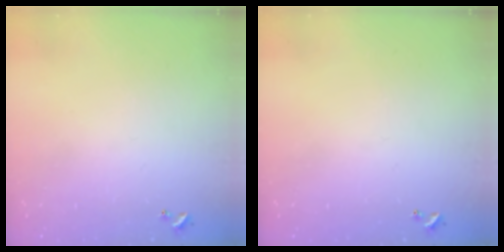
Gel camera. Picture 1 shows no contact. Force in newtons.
{"total": 0.0}